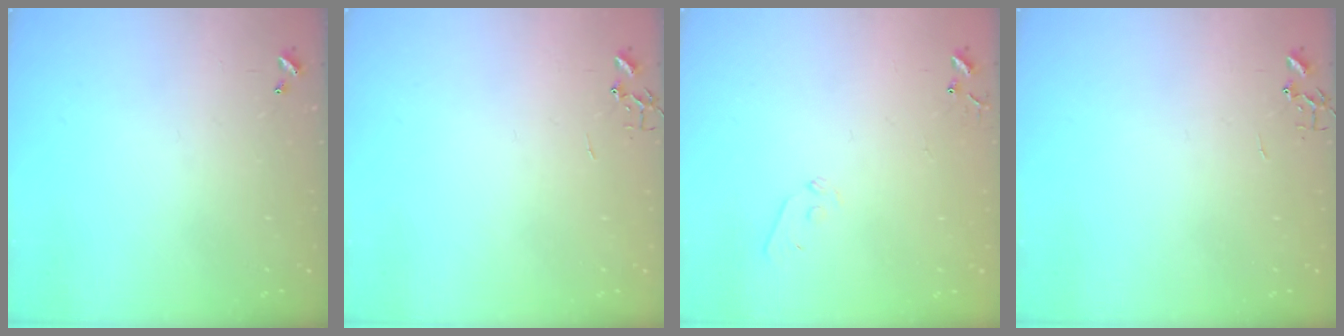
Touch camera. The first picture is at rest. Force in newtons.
{"total": 0.0}
{"total": 5.2, "press": 5.2, "slide": 0.5}
{"total": 0.0}